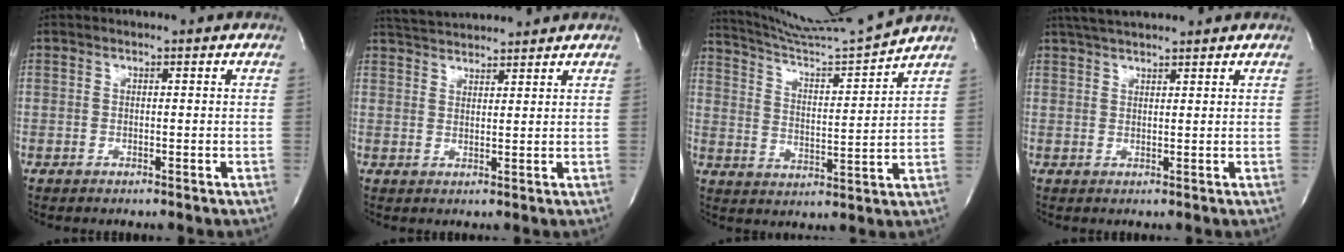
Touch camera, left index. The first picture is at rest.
{"total": 6.7, "force": [6.6, 0.3, 1.5], "torque": [-0.036, 0.031, 0.109]}
{"total": 13.2, "force": [12.5, -3.1, 2.6], "torque": [-0.054, -0.046, 0.210]}
{"total": 6.1, "force": [5.5, 0.5, 2.6], "torque": [-0.048, 0.034, 0.094]}